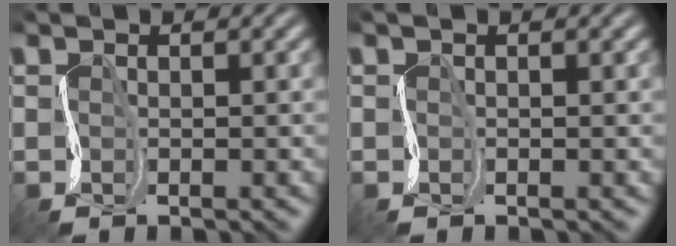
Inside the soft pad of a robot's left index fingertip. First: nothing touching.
{"total": 0.6, "force": [0.2, 0.0, 0.5], "torque": [-0.008, 0.004, 0.001]}